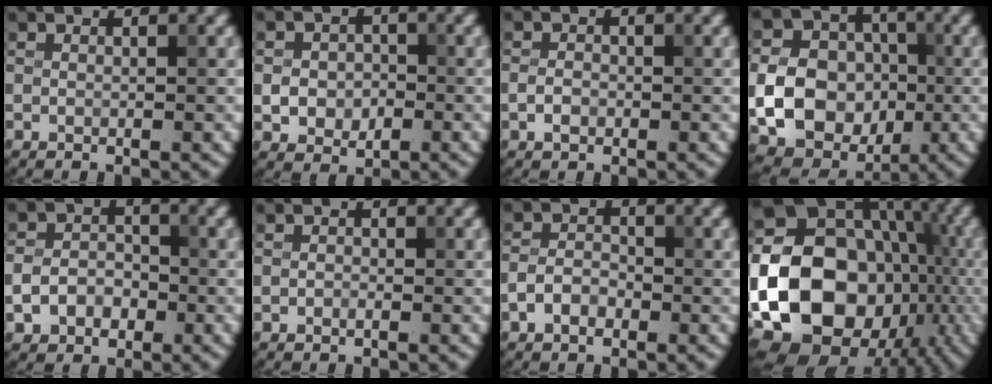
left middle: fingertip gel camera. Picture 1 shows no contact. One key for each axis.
{"total": 2.9, "fx": -0.5, "fy": 2.4, "fz": 1.6, "tx": -0.021, "ty": -0.003, "tz": -0.016}
{"total": 1.2, "fx": -0.6, "fy": 0.8, "fz": 0.8, "tx": -0.015, "ty": 0.005, "tz": -0.014}
{"total": 10.0, "fx": -1.6, "fy": 8.3, "fz": 5.4, "tx": -0.097, "ty": -0.013, "tz": -0.047}
{"total": 3.2, "fx": -1.3, "fy": 2.5, "fz": 1.6, "tx": -0.029, "ty": 0.004, "tz": -0.026}
{"total": 0.6, "fx": -0.2, "fy": 0.4, "fz": 0.4, "tx": -0.007, "ty": 0.000, "tz": -0.005}
{"total": 2.3, "fx": -1.1, "fy": 1.5, "fz": 1.3, "tx": -0.027, "ty": 0.008, "tz": -0.026}
{"total": 24.1, "fx": -5.0, "fy": 20.0, "fz": 12.5, "tx": -0.224, "ty": 0.002, "tz": -0.121}